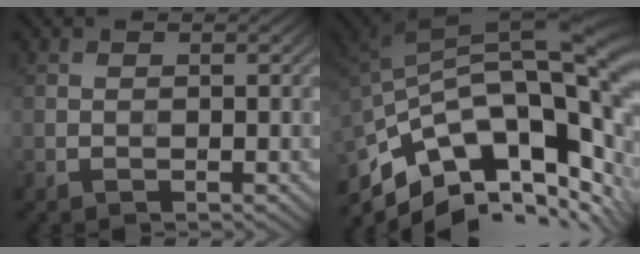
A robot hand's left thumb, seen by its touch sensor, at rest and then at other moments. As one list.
[{"total": 14.4, "force": [-6.0, 6.8, 11.1], "torque": [-0.202, -0.008, -0.099]}]